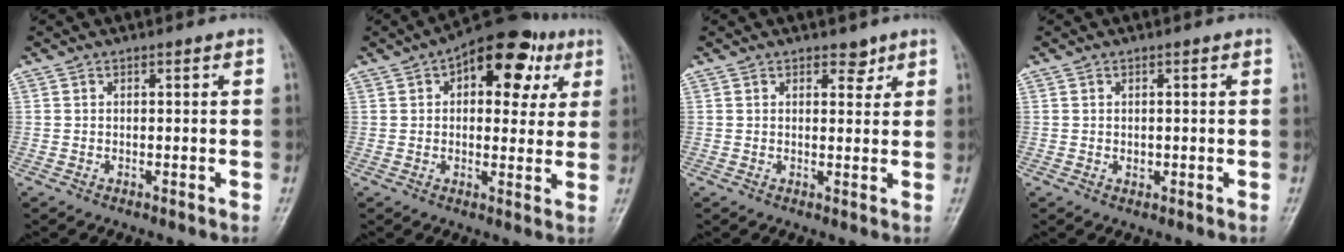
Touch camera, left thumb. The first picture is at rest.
{"total": 15.2, "force": [6.0, 8.3, 11.2], "torque": [-0.105, 0.008, 0.076]}
{"total": 2.5, "force": [1.8, 1.4, 1.0], "torque": [0.002, -0.011, 0.025]}
{"total": 1.0, "force": [0.0, 0.8, 0.6], "torque": [-0.007, 0.000, 0.003]}